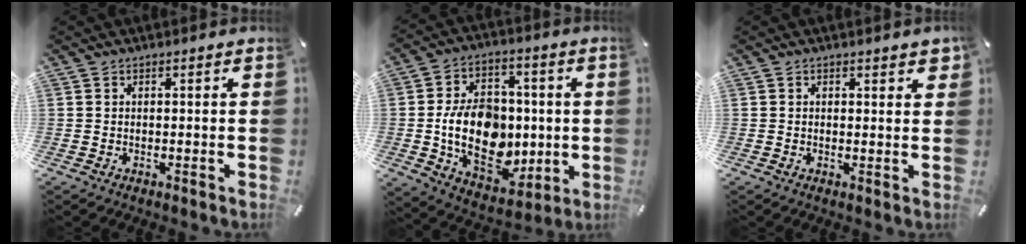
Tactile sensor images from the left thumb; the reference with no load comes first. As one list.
[{"total": 18.2, "force": [-1.6, 13.1, 12.5], "torque": [-0.231, -0.002, -0.022]}, {"total": 1.3, "force": [0.8, 0.6, 0.8], "torque": [0.000, -0.004, 0.011]}]